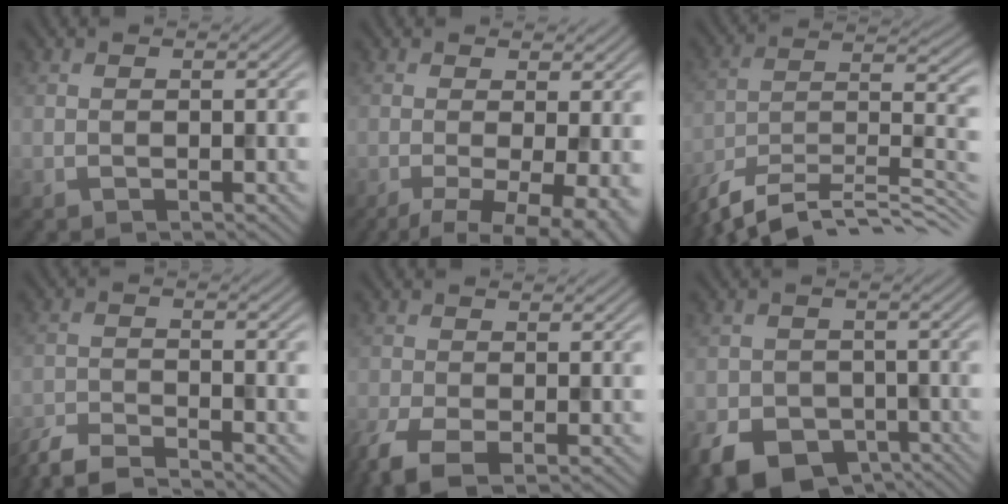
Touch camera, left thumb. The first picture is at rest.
{"total": 7.4, "force": [-2.5, 2.2, 6.6], "torque": [-0.103, -0.012, -0.035]}
{"total": 14.4, "force": [-11.7, 3.5, 7.7], "torque": [-0.150, 0.003, -0.194]}
{"total": 5.9, "force": [-5.5, 0.8, 2.1], "torque": [-0.047, -0.008, -0.109]}
{"total": 4.9, "force": [-3.0, 2.1, 3.3], "torque": [-0.080, -0.019, -0.062]}
{"total": 7.8, "force": [-4.2, 5.7, 3.3], "torque": [-0.067, -0.030, -0.073]}